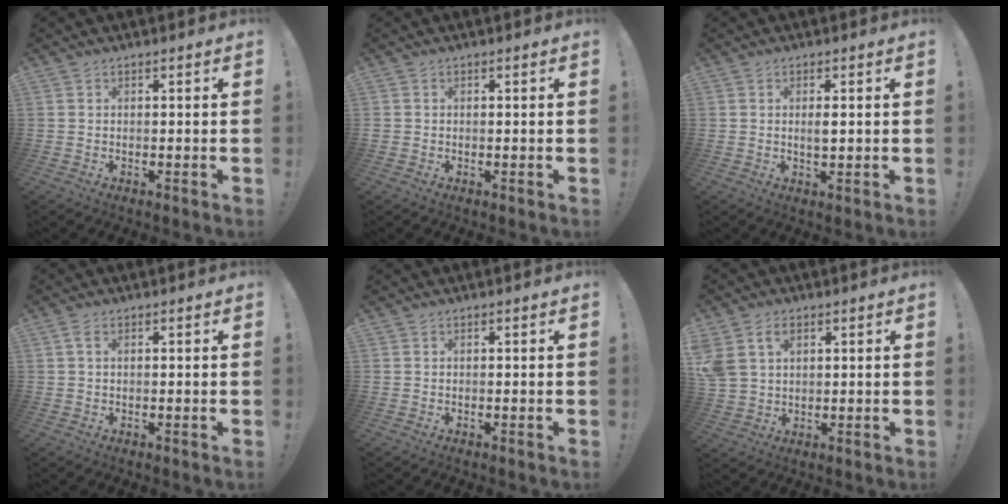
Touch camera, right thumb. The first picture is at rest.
{"total": 0.7, "force": [-0.3, 0.7, 0.2], "torque": [-0.006, 0.004, -0.004]}
{"total": 2.4, "force": [0.2, 0.7, 2.3], "torque": [-0.032, -0.007, 0.000]}
{"total": 1.5, "force": [0.4, 0.7, 1.3], "torque": [-0.026, 0.004, 0.007]}
{"total": 0.0}
{"total": 6.9, "force": [3.1, 5.1, 3.5], "torque": [-0.078, -0.006, 0.060]}